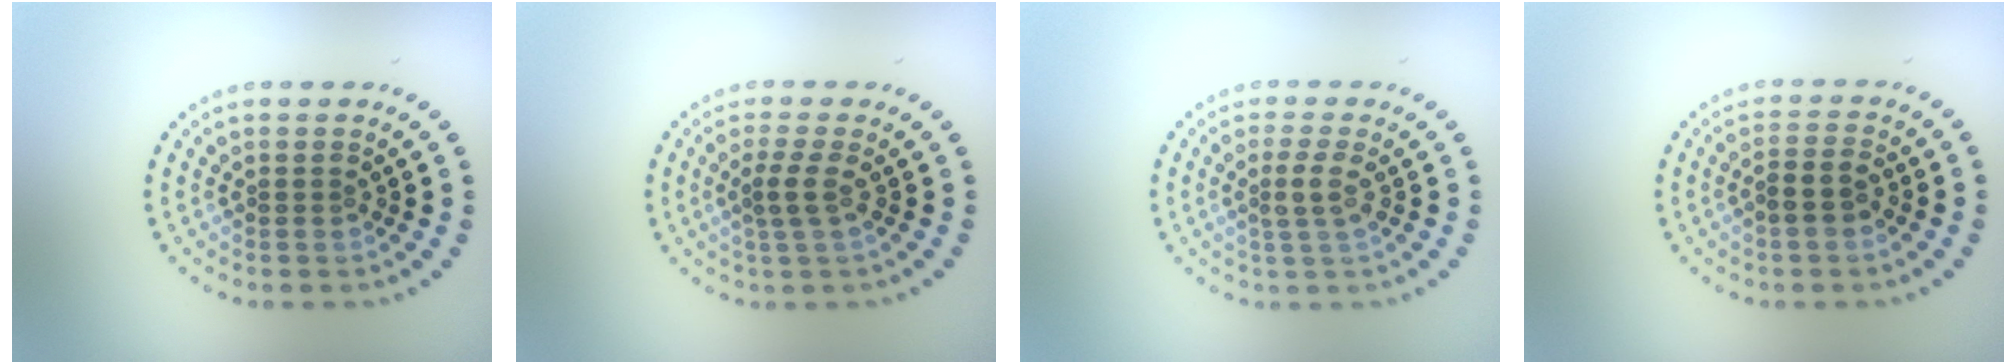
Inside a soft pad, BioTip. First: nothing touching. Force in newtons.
{"total": 1.5, "press": 1.2, "slide": 0.9}
{"total": 1.9, "press": 1.6, "slide": 1.0}
{"total": 2.2, "press": 2.0, "slide": 1.0}